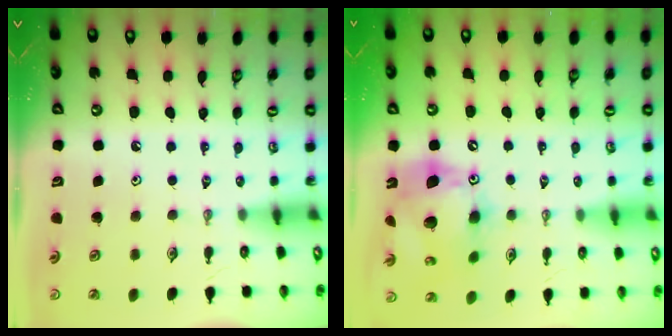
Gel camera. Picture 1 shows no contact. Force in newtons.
{"total": 15.7, "press": 15.7, "slide": 1.4}